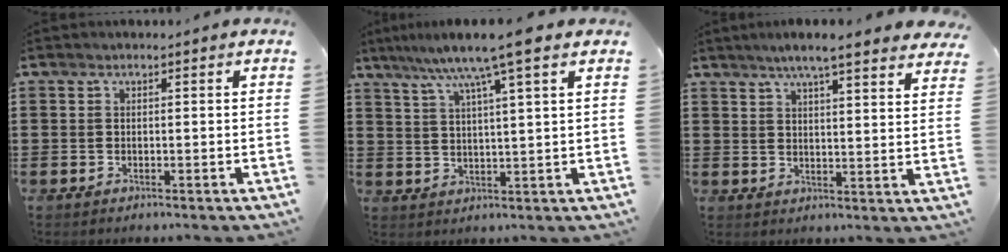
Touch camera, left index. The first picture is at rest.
{"total": 7.9, "force": [5.5, -0.2, 5.6], "torque": [-0.125, -0.012, 0.092]}
{"total": 5.4, "force": [4.7, 0.0, 2.6], "torque": [-0.067, -0.013, 0.082]}